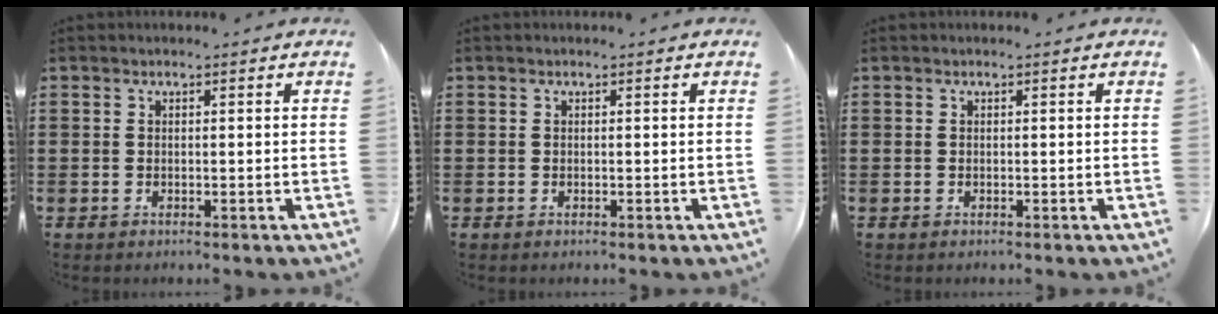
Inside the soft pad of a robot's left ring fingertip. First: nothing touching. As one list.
[{"total": 0.0}, {"total": 0.0}]